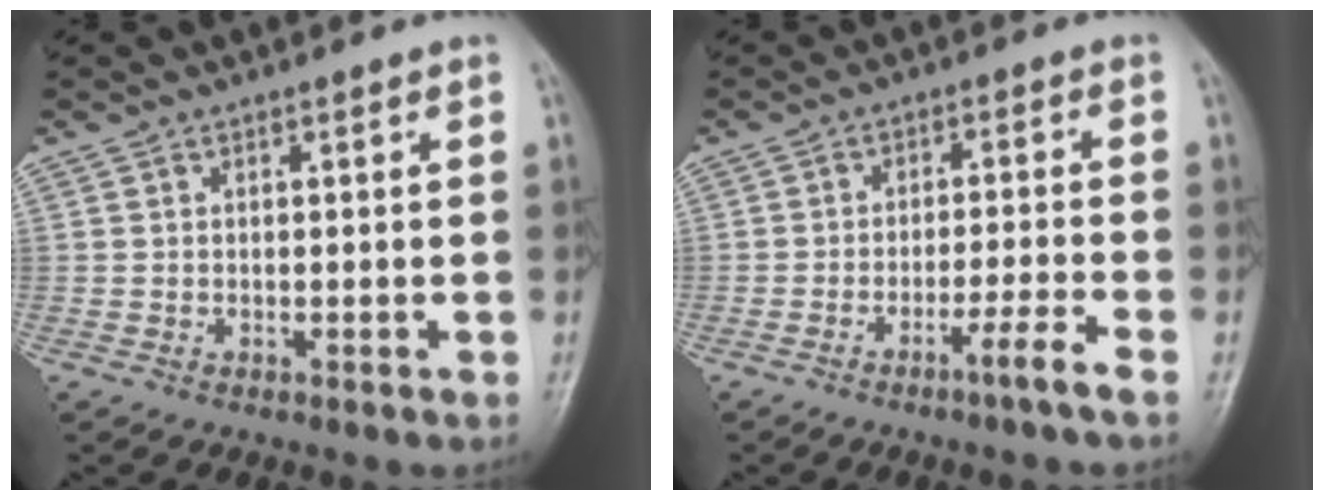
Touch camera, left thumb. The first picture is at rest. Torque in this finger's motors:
{"motor_torque": [-0.30, 0.36, -0.27, 0.24, 0.02]}